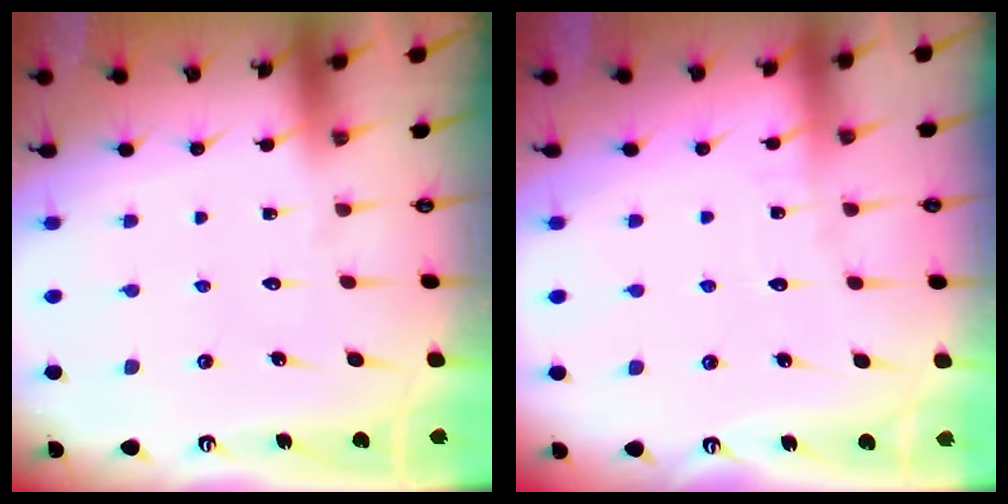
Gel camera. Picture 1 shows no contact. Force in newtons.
{"total": 2.6, "press": 2.6, "slide": 0.3}